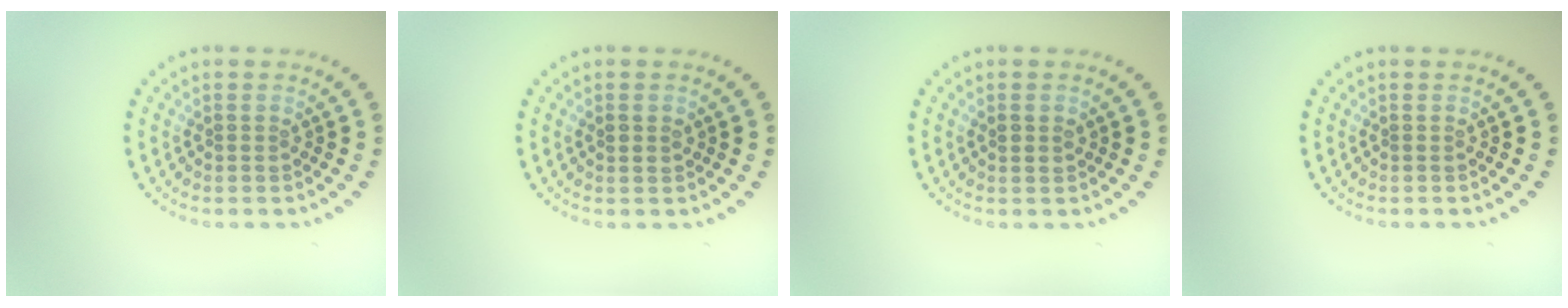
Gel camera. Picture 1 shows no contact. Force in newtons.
{"total": 1.0, "press": 1.0, "slide": 0.3}
{"total": 1.0, "press": 1.0, "slide": 0.3}
{"total": 0.0}